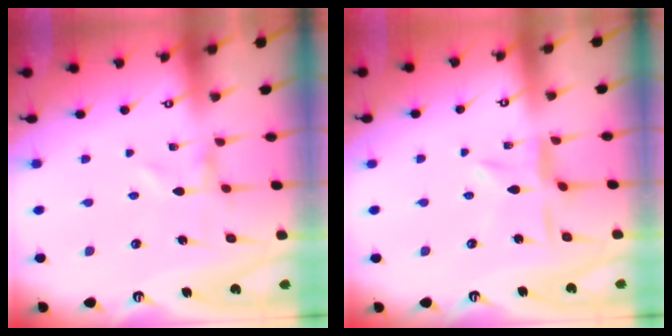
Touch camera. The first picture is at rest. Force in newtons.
{"total": 5.6, "press": 5.6, "slide": 0.5}